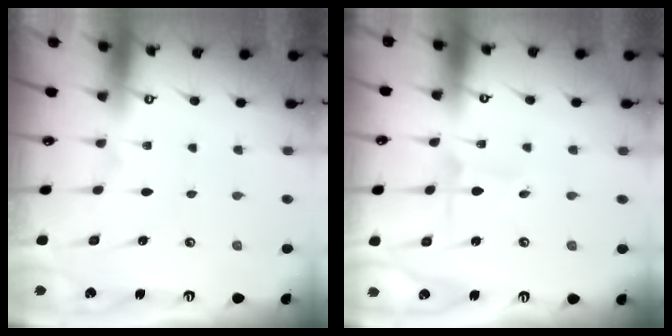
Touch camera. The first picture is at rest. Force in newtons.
{"total": 2.0, "press": 2.0, "slide": 0.2}